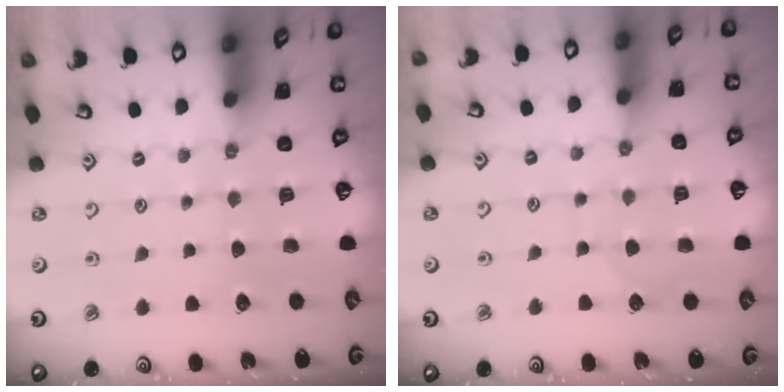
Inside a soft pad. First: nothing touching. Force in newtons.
{"total": 4.8, "press": 4.8, "slide": 0.5}